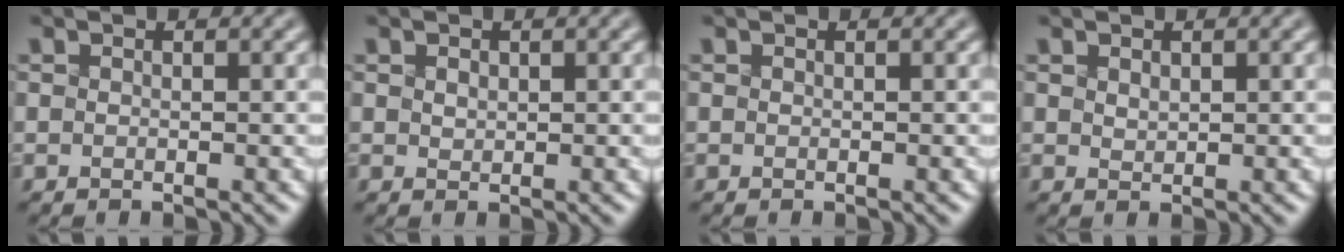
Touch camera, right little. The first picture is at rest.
{"total": 1.5, "force": [0.9, 1.0, 0.7], "torque": [-0.022, 0.006, 0.024]}
{"total": 0.0}
{"total": 1.1, "force": [0.8, 0.6, 0.5], "torque": [-0.019, 0.003, 0.025]}